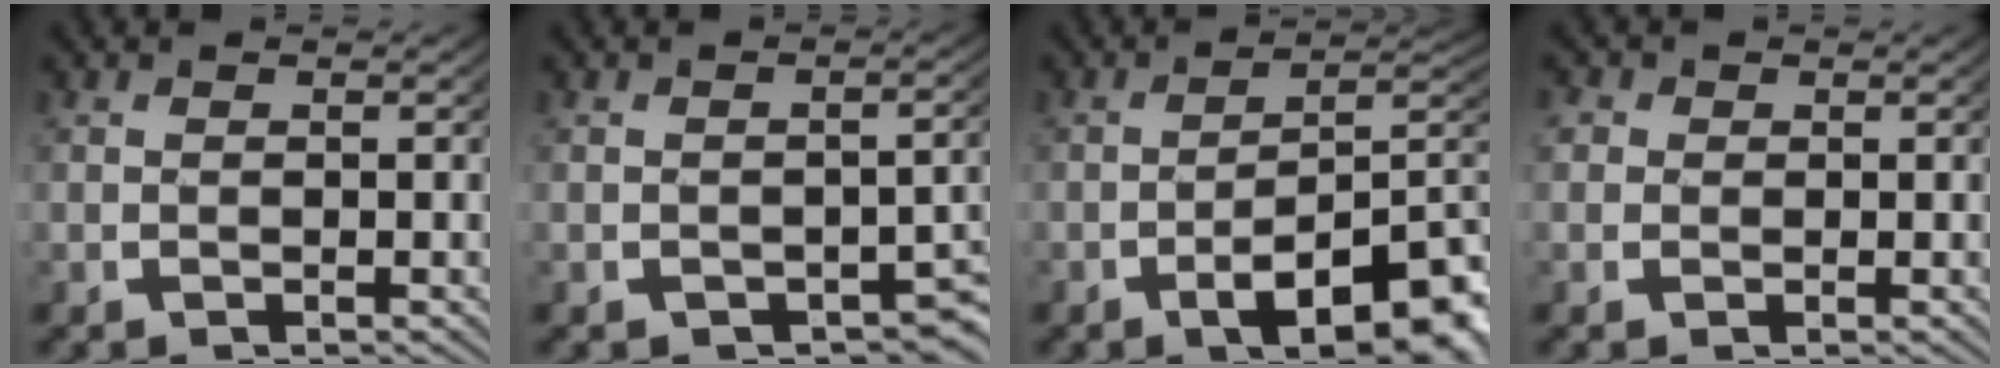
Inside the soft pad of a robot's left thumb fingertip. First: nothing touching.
{"total": 3.4, "force": [-1.7, 1.8, 2.2], "torque": [-0.023, -0.015, -0.017]}
{"total": 11.2, "force": [-3.5, 5.6, 9.0], "torque": [-0.119, -0.029, -0.040]}
{"total": 2.3, "force": [0.5, 2.1, 0.7], "torque": [-0.016, -0.002, 0.004]}